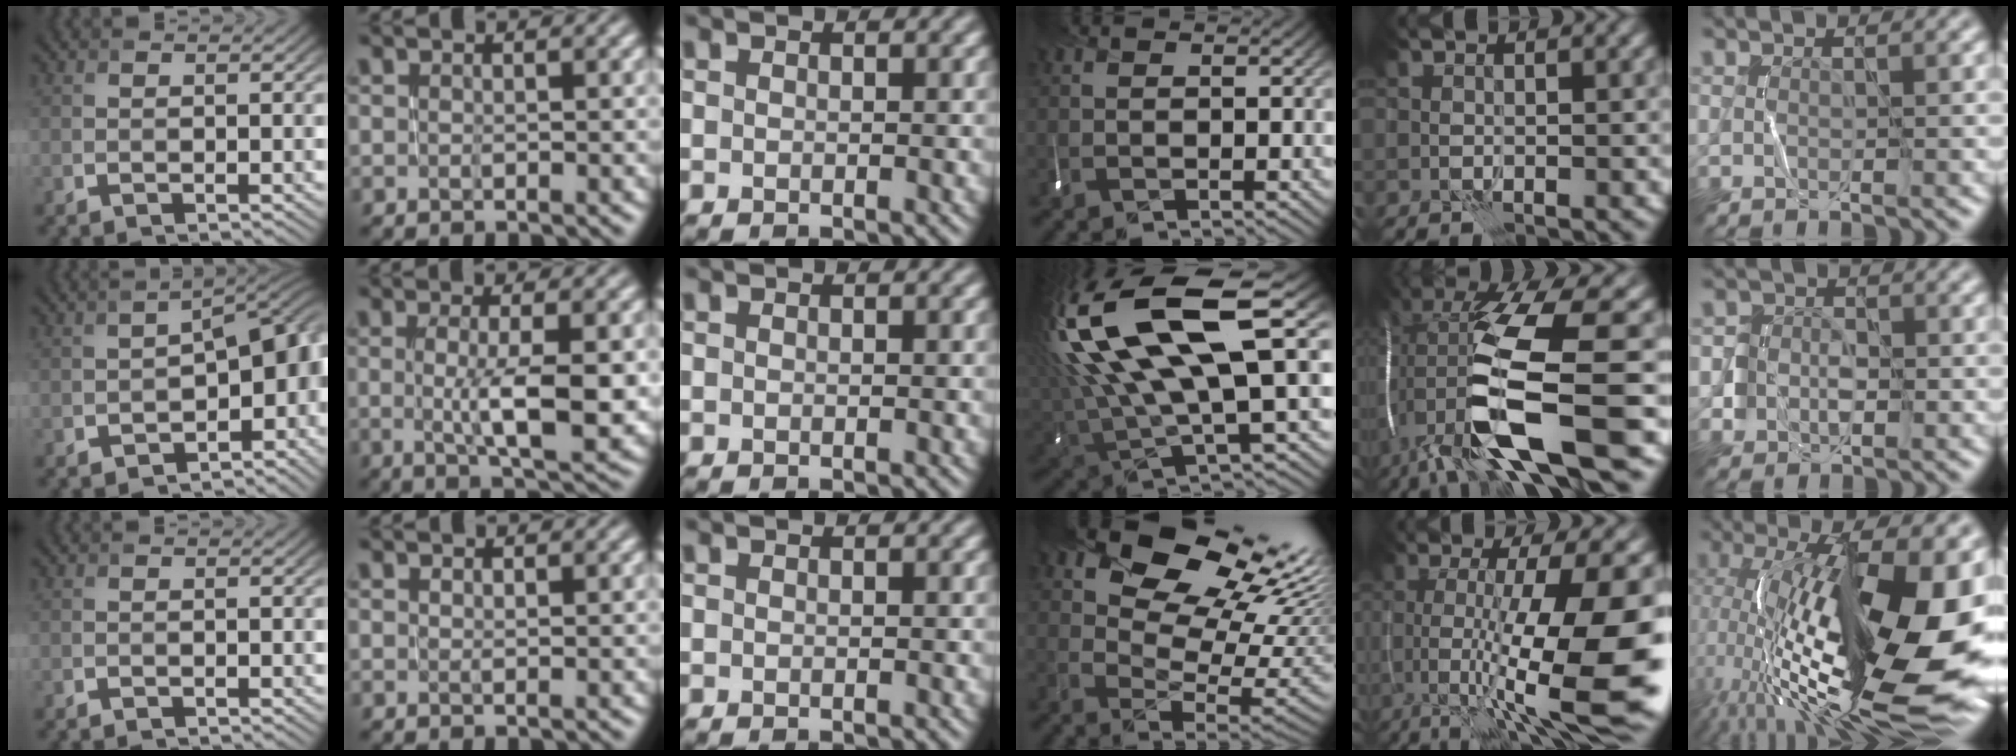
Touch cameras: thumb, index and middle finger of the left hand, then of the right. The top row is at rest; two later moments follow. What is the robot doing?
{"motion": "close", "object": "stapler"}